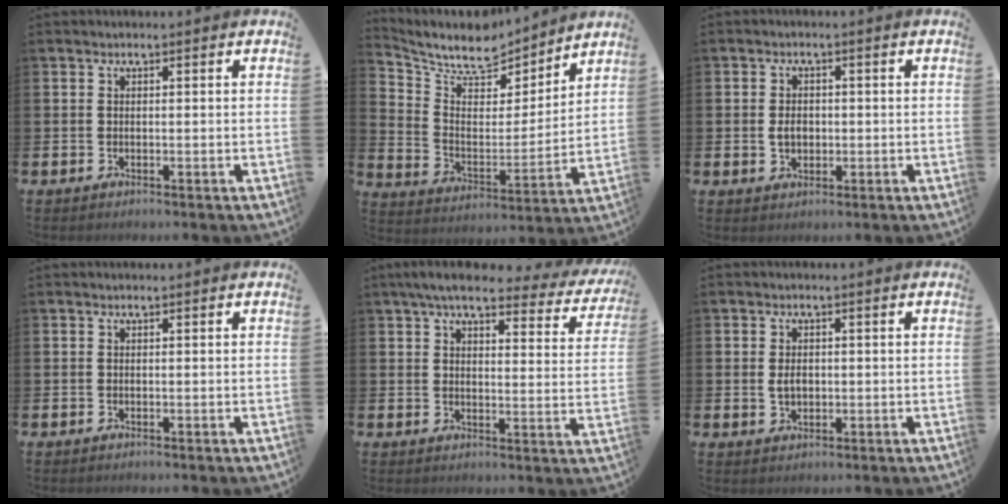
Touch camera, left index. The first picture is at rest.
{"total": 8.6, "force": [7.8, 3.0, 2.1], "torque": [-0.083, -0.058, 0.137]}
{"total": 2.5, "force": [-0.1, 1.9, 1.6], "torque": [-0.015, 0.001, -0.007]}
{"total": 0.0}
{"total": 6.2, "force": [5.4, 1.4, 2.9], "torque": [-0.065, -0.023, 0.091]}
{"total": 2.2, "force": [0.1, 1.5, 1.6], "torque": [-0.023, 0.003, -0.002]}